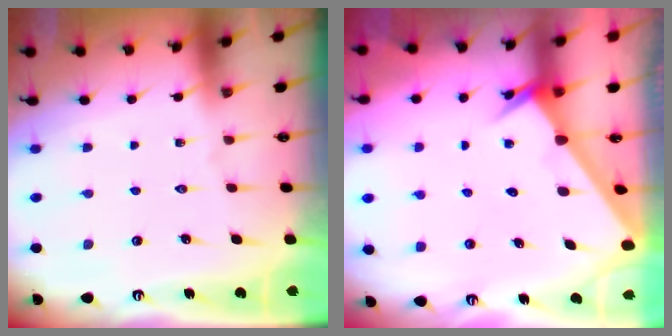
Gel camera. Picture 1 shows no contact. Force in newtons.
{"total": 2.7, "press": 2.7, "slide": 0.2}